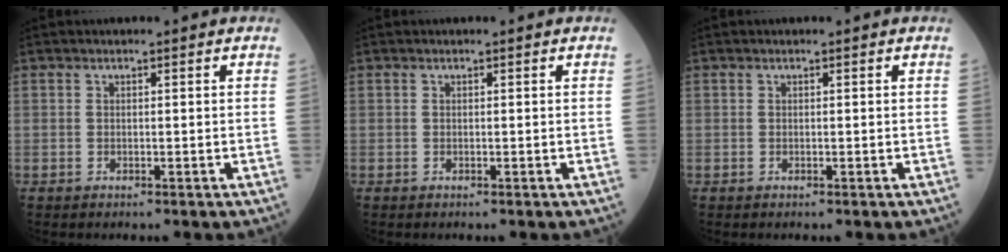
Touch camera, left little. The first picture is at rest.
{"total": 0.0}
{"total": 0.0}